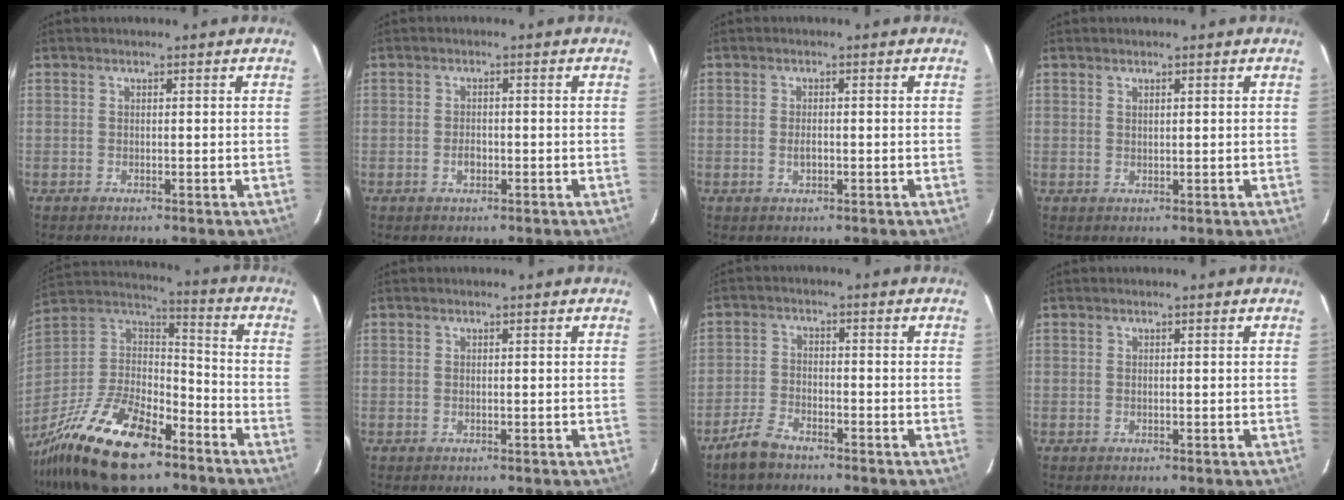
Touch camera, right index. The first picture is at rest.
{"total": 1.8, "force": [-0.9, 1.1, 1.1], "torque": [-0.021, 0.004, -0.015]}
{"total": 1.6, "force": [-0.6, 0.8, 1.3], "torque": [-0.026, 0.003, -0.011]}
{"total": 0.8, "force": [0.5, 0.3, 0.4], "torque": [-0.007, 0.002, 0.011]}
{"total": 26.4, "force": [-17.6, 10.8, 16.5], "torque": [-0.343, -0.016, -0.305]}
{"total": 0.0}
{"total": 5.5, "force": [-4.4, 2.2, 2.5], "torque": [-0.070, 0.005, -0.086]}
{"total": 0.0}